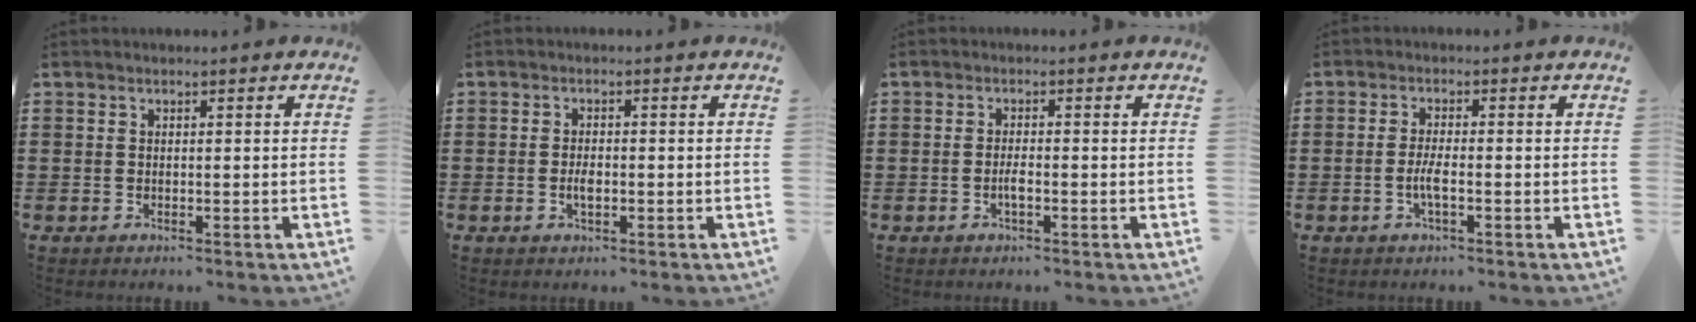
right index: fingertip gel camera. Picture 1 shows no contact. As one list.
[{"total": 2.2, "force": [-0.6, 1.0, 1.9], "torque": [-0.035, 0.002, -0.011]}, {"total": 1.9, "force": [-0.8, 0.5, 1.7], "torque": [-0.038, 0.000, -0.017]}, {"total": 2.9, "force": [-1.0, 0.6, 2.7], "torque": [-0.062, -0.003, -0.024]}]